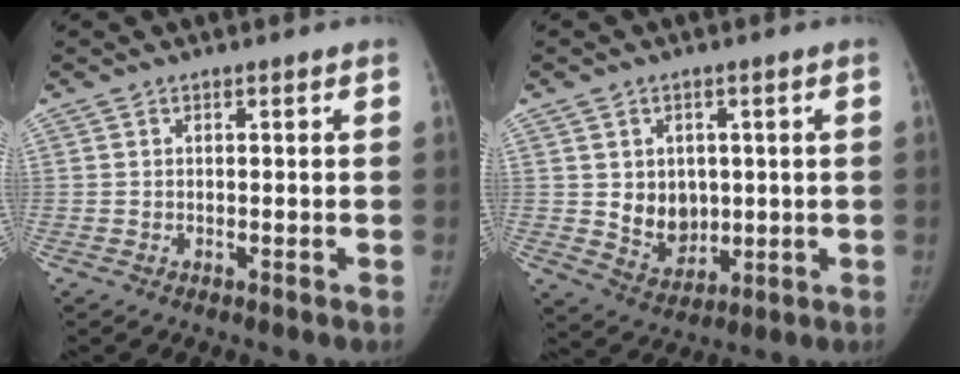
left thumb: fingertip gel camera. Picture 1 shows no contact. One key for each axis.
{"total": 7.9, "fx": 0.7, "fy": 6.3, "fz": 4.7, "tx": -0.037, "ty": -0.013, "tz": 0.029}